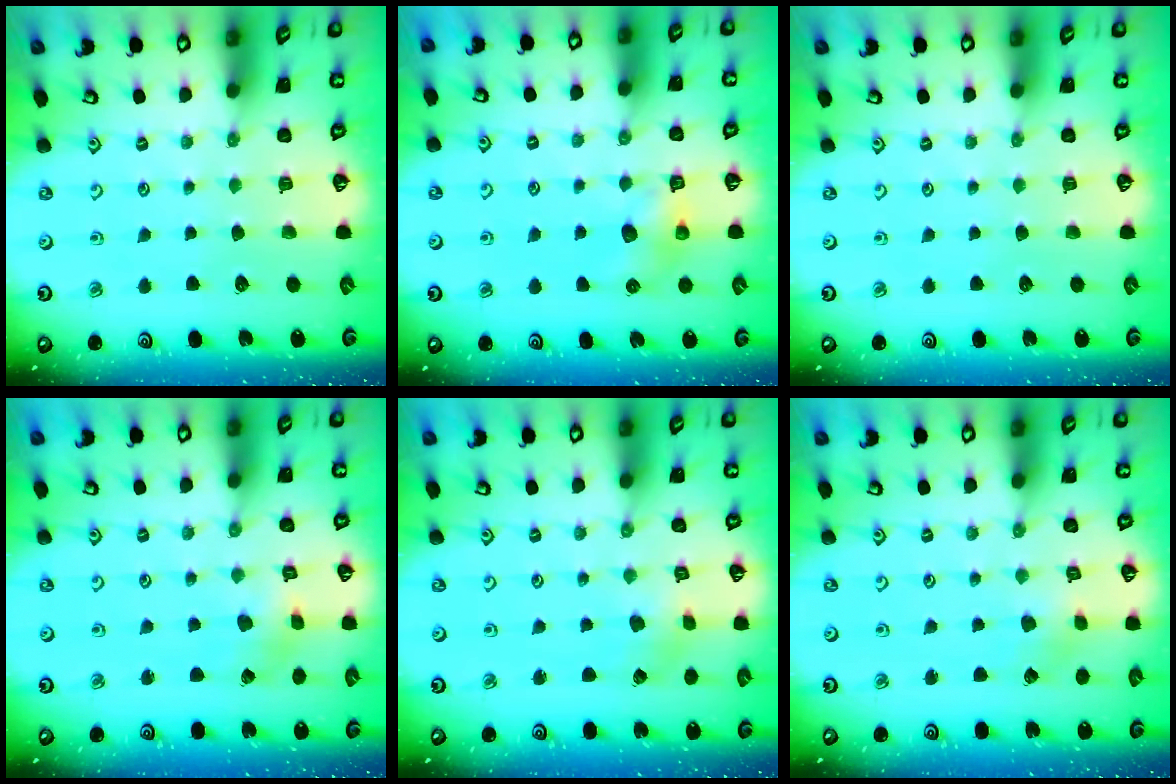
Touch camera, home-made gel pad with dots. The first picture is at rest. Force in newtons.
{"total": 7.0, "press": 7.0, "slide": 0.2}
{"total": 0.0}
{"total": 2.0, "press": 1.9, "slide": 0.4}
{"total": 0.9, "press": 0.9, "slide": 0.2}
{"total": 1.8, "press": 1.8, "slide": 0.1}